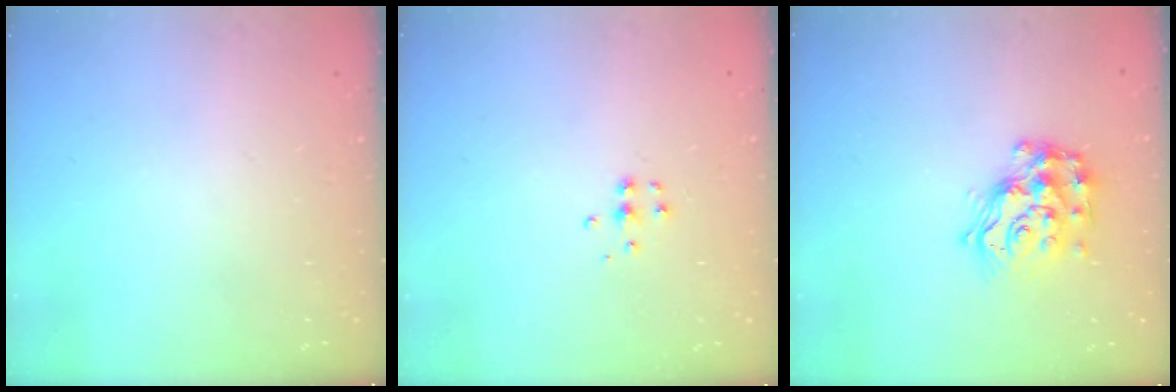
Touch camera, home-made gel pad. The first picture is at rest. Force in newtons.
{"total": 4.9, "press": 4.9, "slide": 0.3}
{"total": 14.8, "press": 14.8, "slide": 1.0}